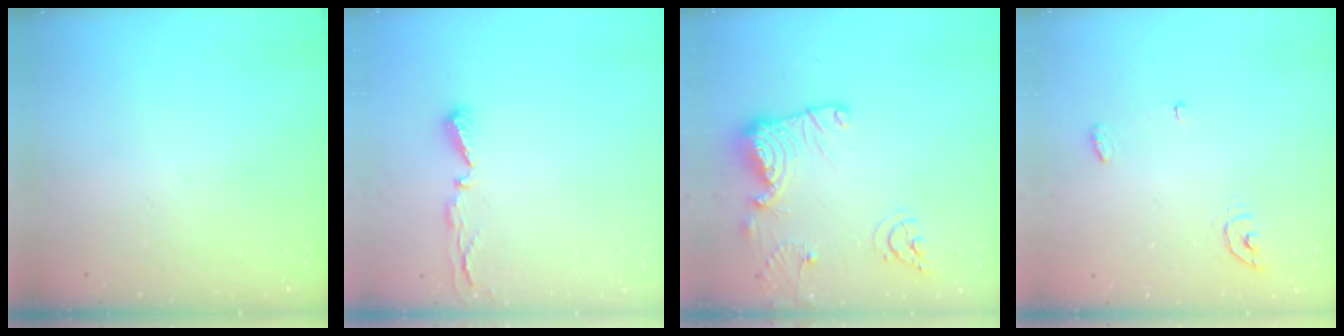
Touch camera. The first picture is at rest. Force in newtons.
{"total": 4.0, "press": 4.0, "slide": 0.4}
{"total": 14.1, "press": 14.0, "slide": 1.1}
{"total": 4.8, "press": 4.8, "slide": 0.4}